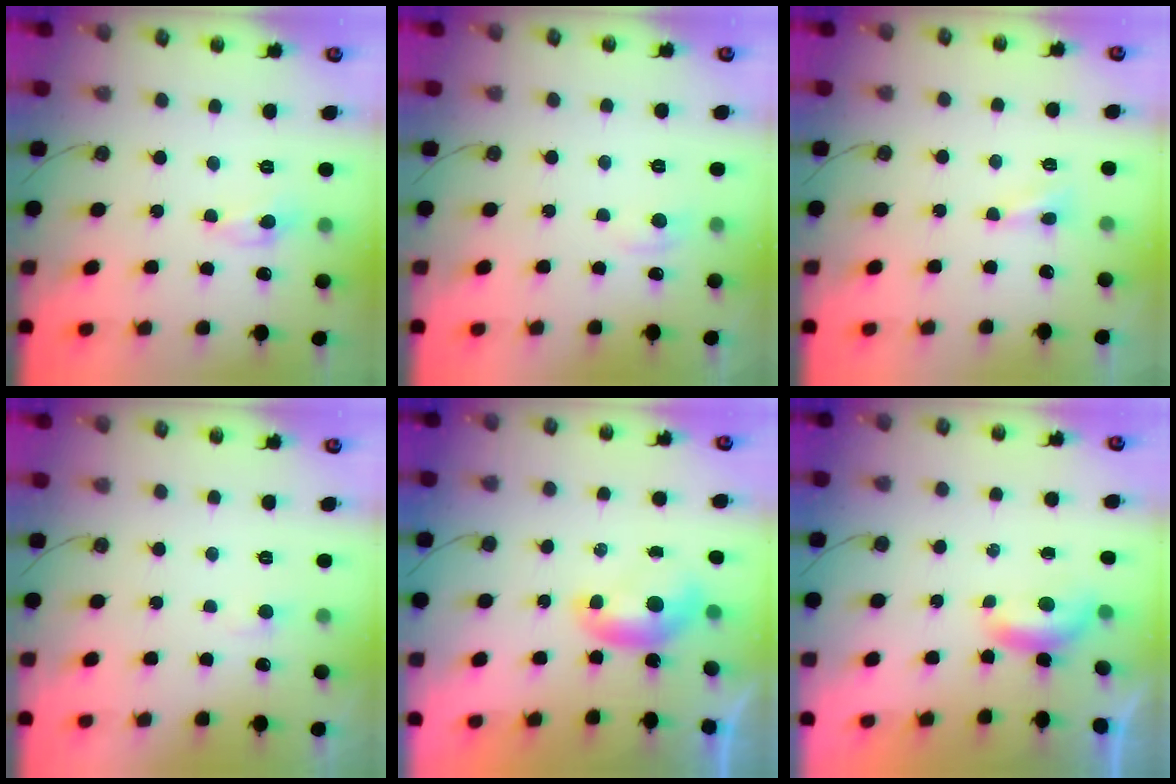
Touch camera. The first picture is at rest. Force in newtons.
{"total": 0.9, "press": 0.3, "slide": 0.8}
{"total": 2.4, "press": 2.3, "slide": 0.4}
{"total": 0.8, "press": 0.4, "slide": 0.7}
{"total": 0.0}
{"total": 1.2, "press": 1.1, "slide": 0.5}